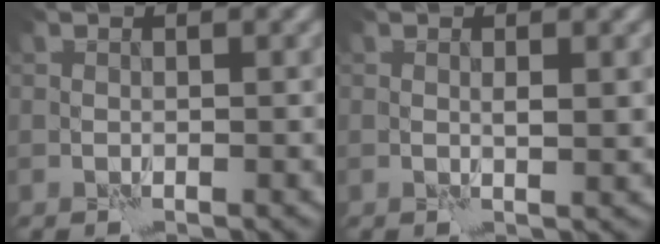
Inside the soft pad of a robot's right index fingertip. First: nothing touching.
{"total": 1.3, "force": [0.5, 0.1, 1.3], "torque": [-0.018, -0.005, 0.009]}